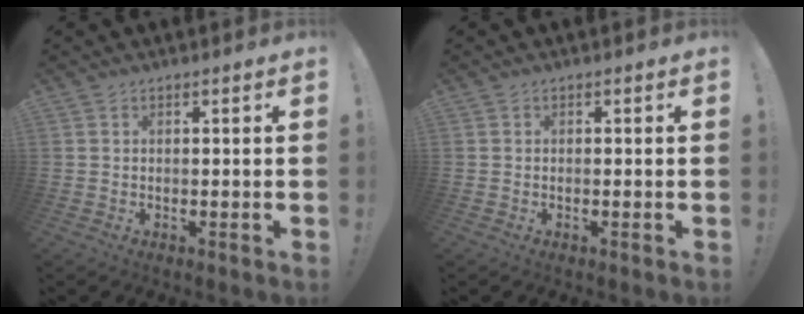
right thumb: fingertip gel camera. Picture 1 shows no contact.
{"total": 0.0}